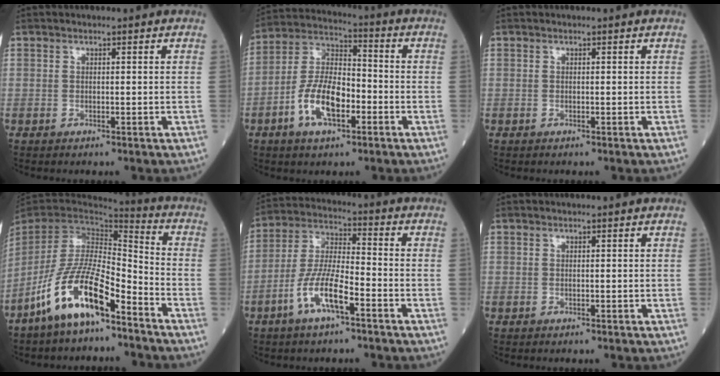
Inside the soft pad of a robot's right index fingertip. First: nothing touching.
{"total": 11.5, "force": [-4.2, 4.9, 9.6], "torque": [-0.196, 0.013, -0.082]}
{"total": 0.0}
{"total": 14.2, "force": [-8.9, 3.7, 10.4], "torque": [-0.208, -0.008, -0.172]}
{"total": 9.7, "force": [-4.6, 2.3, 8.2], "torque": [-0.170, 0.003, -0.091]}
{"total": 0.0}